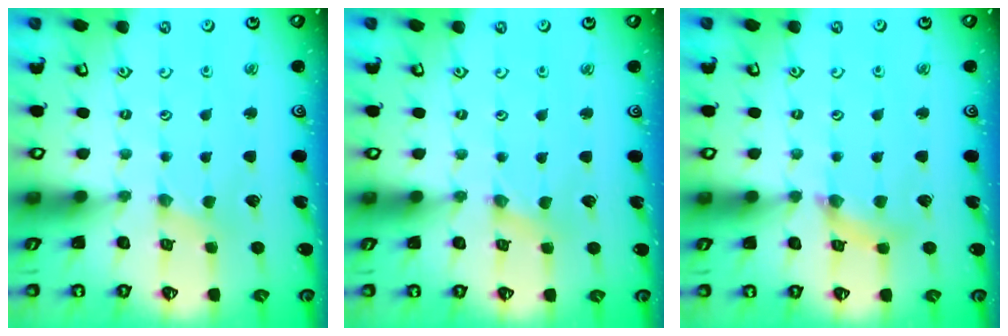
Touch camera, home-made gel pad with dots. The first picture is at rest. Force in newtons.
{"total": 0.0}
{"total": 4.8, "press": 4.7, "slide": 0.4}